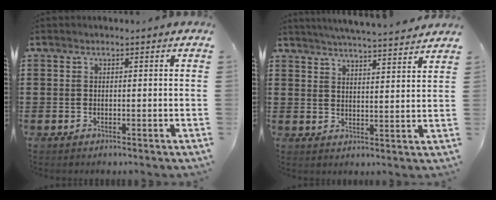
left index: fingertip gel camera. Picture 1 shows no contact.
{"total": 4.7, "force": [4.6, -0.7, 0.8], "torque": [-0.033, -0.028, 0.079]}